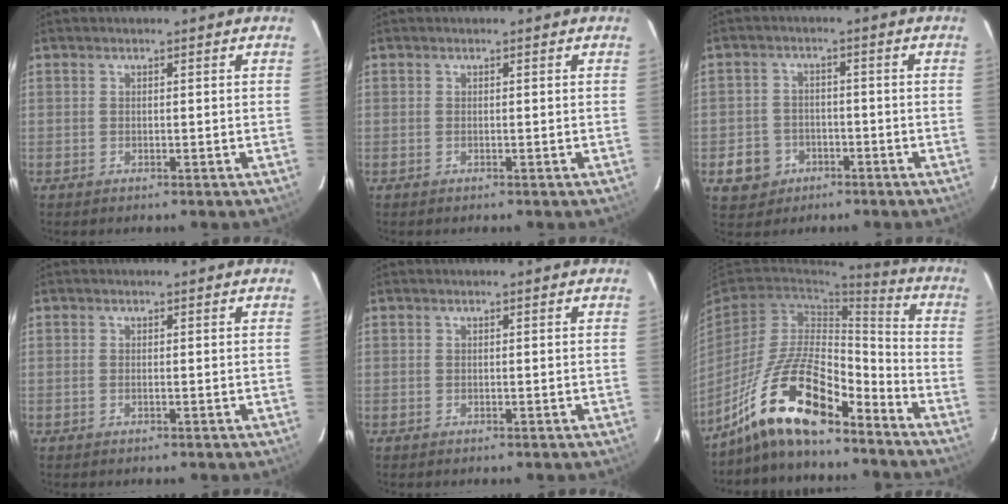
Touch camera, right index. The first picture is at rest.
{"total": 0.0}
{"total": 6.4, "force": [-2.9, 5.6, 1.3], "torque": [-0.044, 0.017, -0.040]}
{"total": 0.6, "force": [-0.1, 0.0, 0.6], "torque": [-0.013, 0.001, -0.004]}
{"total": 0.0}
{"total": 17.2, "force": [-12.6, 5.0, 10.6], "torque": [-0.222, 0.001, -0.236]}